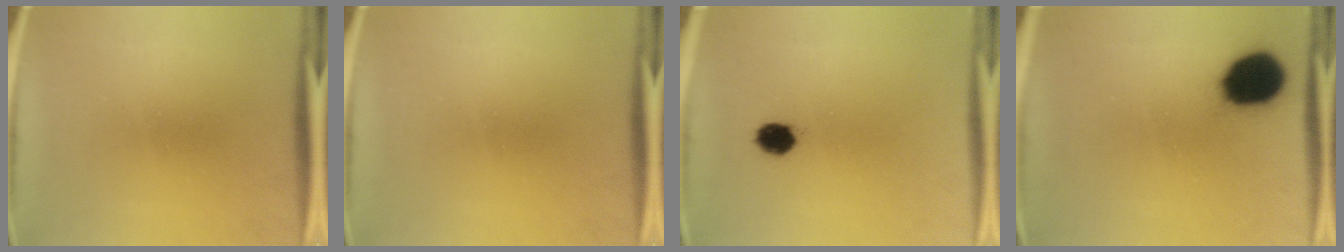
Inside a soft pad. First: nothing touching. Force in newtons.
{"total": 0.0}
{"total": 4.0}
{"total": 15.8}